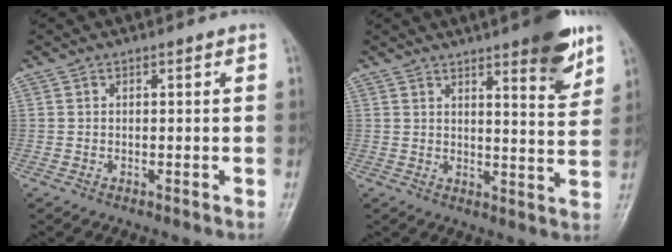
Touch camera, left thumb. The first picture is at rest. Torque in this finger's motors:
{"motor_torque": [1.68, 0.84, 0.87, -1.01, 0.02]}